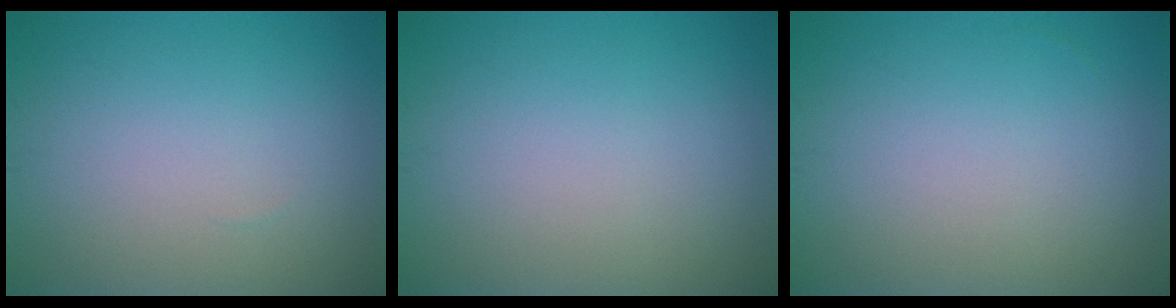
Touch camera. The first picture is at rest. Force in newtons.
{"total": 0.0}
{"total": 0.0}